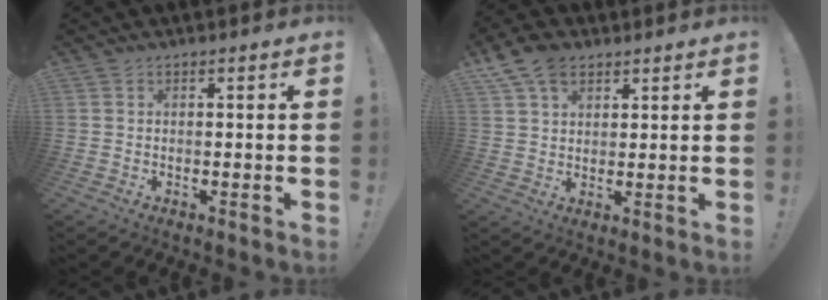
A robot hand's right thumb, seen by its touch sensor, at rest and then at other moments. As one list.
[{"total": 9.2, "force": [5.4, 5.9, 4.5], "torque": [-0.082, -0.014, 0.107]}]